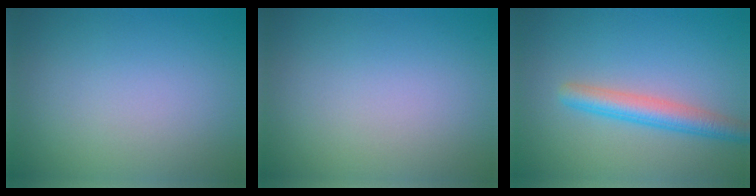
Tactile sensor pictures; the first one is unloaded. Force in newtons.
{"total": 0.0}
{"total": 3.6, "press": 3.6, "slide": 0.0}